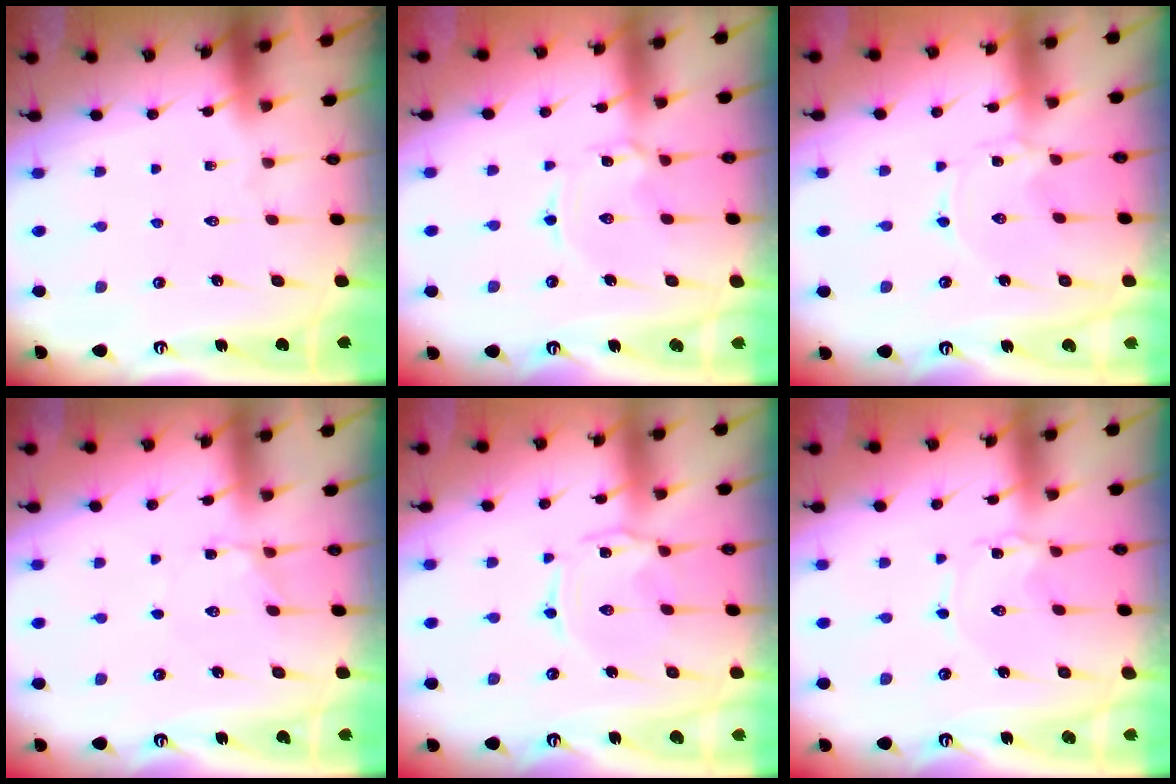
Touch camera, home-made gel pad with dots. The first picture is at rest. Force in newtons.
{"total": 2.1, "press": 2.1, "slide": 0.4}
{"total": 0.0}
{"total": 2.3, "press": 2.2, "slide": 0.6}
{"total": 1.5, "press": 1.5, "slide": 0.4}
{"total": 0.9, "press": 0.9, "slide": 0.1}